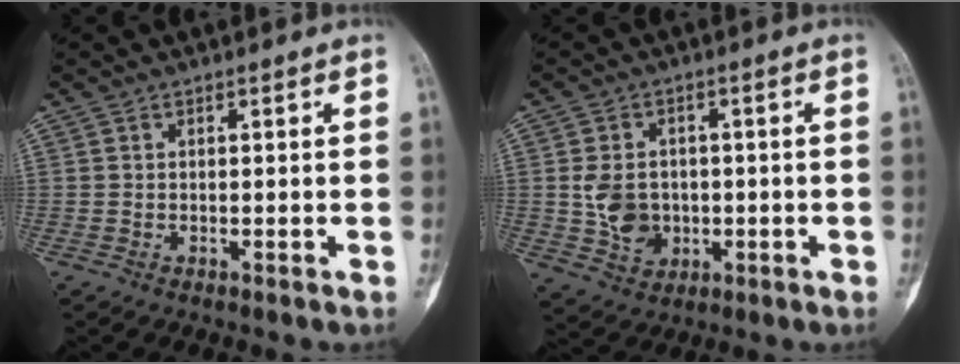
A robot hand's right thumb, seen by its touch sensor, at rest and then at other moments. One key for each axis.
{"total": 7.5, "fx": -0.4, "fy": 6.0, "fz": 4.4, "tx": -0.058, "ty": 0.001, "tz": 0.002}